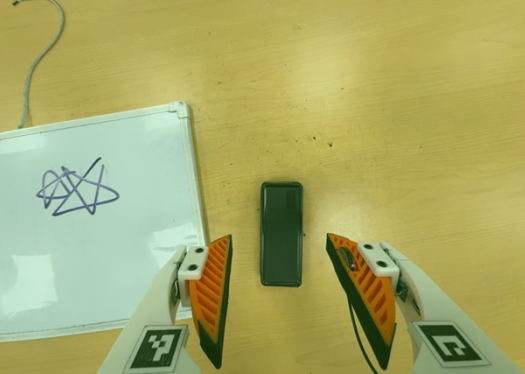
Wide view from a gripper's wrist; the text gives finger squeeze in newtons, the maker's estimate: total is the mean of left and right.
{"total": 0.0}